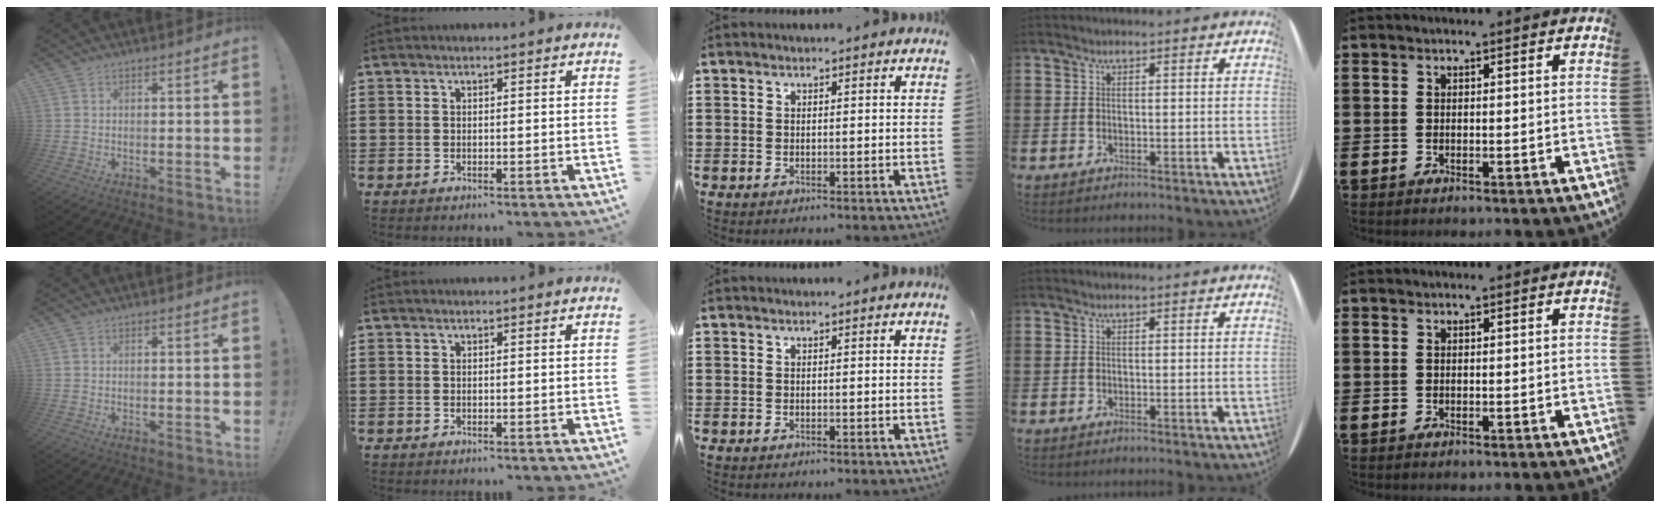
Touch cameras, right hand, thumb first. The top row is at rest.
{}